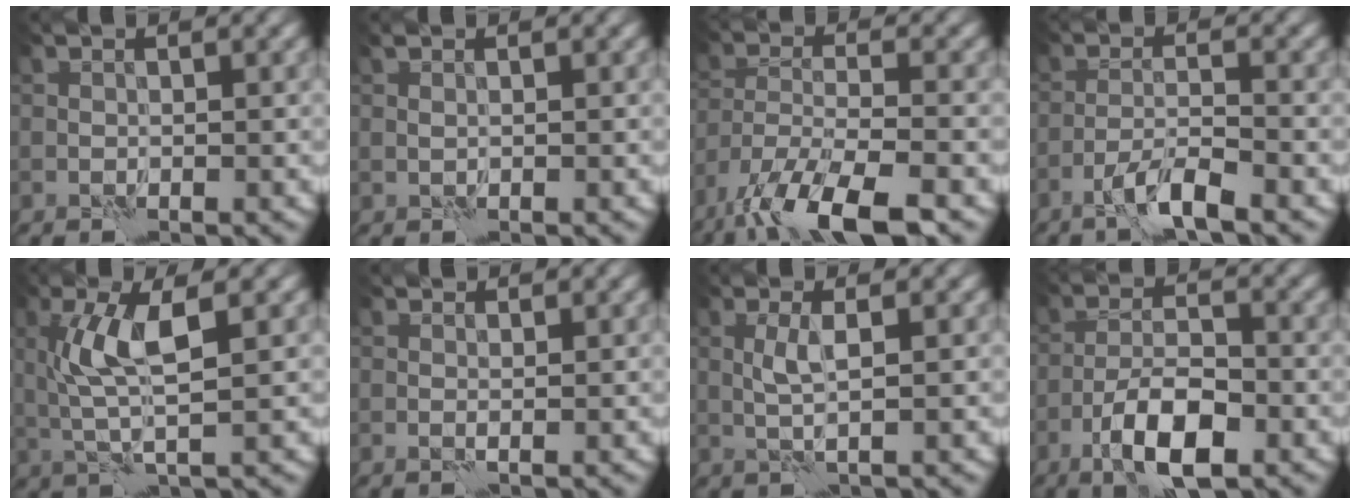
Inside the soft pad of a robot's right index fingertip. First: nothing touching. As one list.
[{"total": 0.8, "force": [0.3, 0.5, 0.5], "torque": [-0.011, -0.002, 0.007]}, {"total": 10.7, "force": [-7.4, 3.3, 7.0], "torque": [-0.141, -0.014, -0.138]}, {"total": 3.6, "force": [-2.5, 0.2, 2.6], "torque": [-0.052, 0.002, -0.055]}, {"total": 5.2, "force": [1.5, 1.2, 4.9], "torque": [-0.106, 0.003, 0.029]}, {"total": 0.9, "force": [0.5, 0.4, 0.6], "torque": [-0.015, 0.000, 0.006]}, {"total": 1.9, "force": [0.6, 0.0, 1.8], "torque": [-0.041, 0.003, 0.012]}, {"total": 6.9, "force": [-3.5, 2.3, 5.5], "torque": [-0.098, 0.005, -0.067]}]